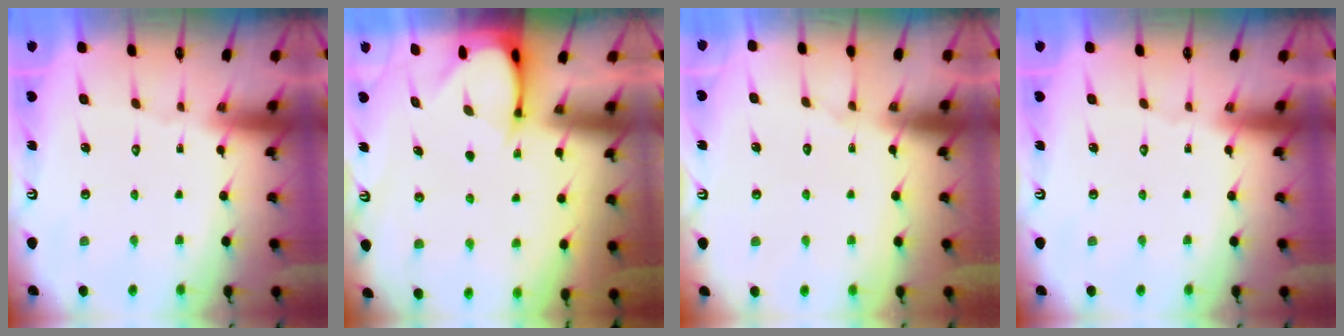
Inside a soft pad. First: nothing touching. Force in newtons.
{"total": 3.5, "press": 3.4, "slide": 0.3}
{"total": 2.9, "press": 2.9, "slide": 0.3}
{"total": 0.0}